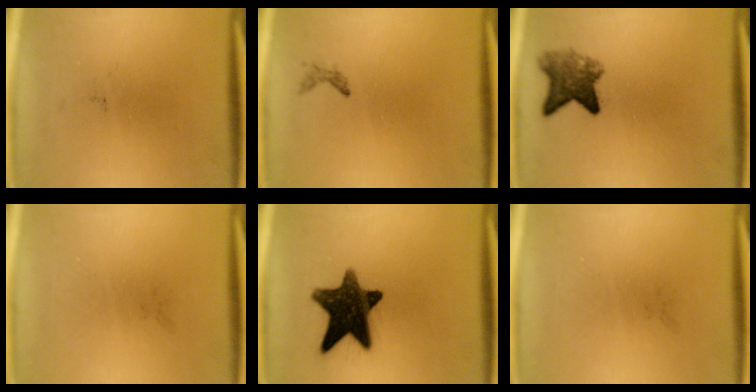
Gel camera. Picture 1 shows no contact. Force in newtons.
{"total": 0.7}
{"total": 5.6}
{"total": 0.0}
{"total": 14.1}
{"total": 0.0}